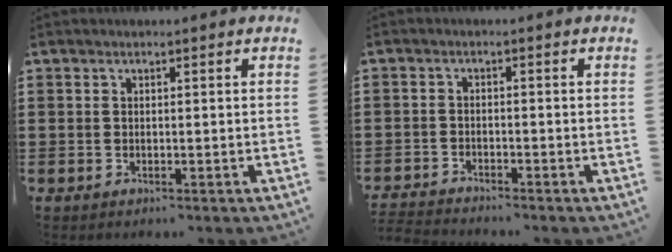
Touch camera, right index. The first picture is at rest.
{"total": 2.1, "force": [-2.1, 0.0, -0.2], "torque": [-0.003, 0.001, -0.045]}